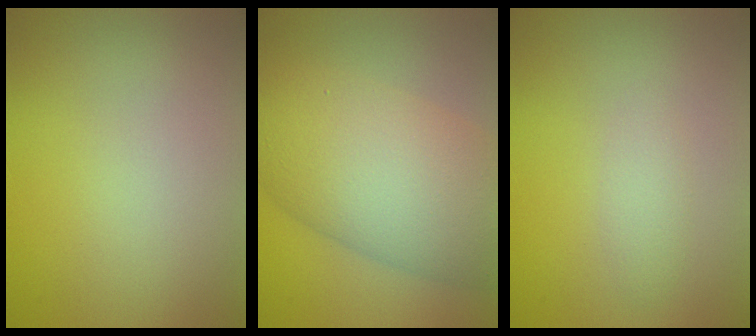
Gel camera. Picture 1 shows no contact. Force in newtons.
{"total": 10.8, "press": 10.8, "slide": 0.4}
{"total": 1.3, "press": 1.3, "slide": 0.0}